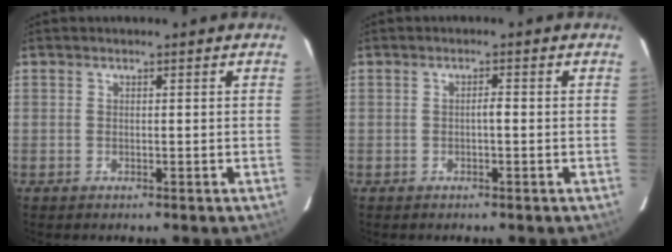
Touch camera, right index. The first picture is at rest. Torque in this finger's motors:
{"motor_torque": [0.24, 0.06, -0.01, 0.03]}